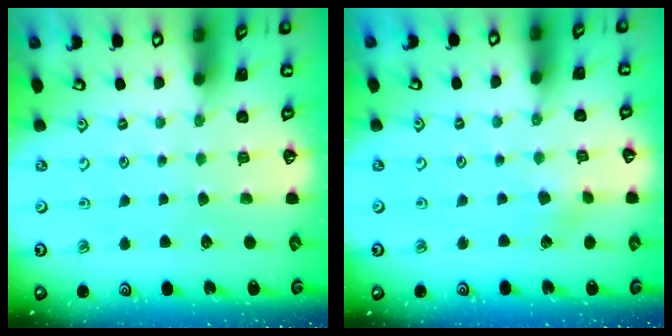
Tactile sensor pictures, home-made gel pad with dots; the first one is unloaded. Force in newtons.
{"total": 2.3, "press": 2.3, "slide": 0.3}